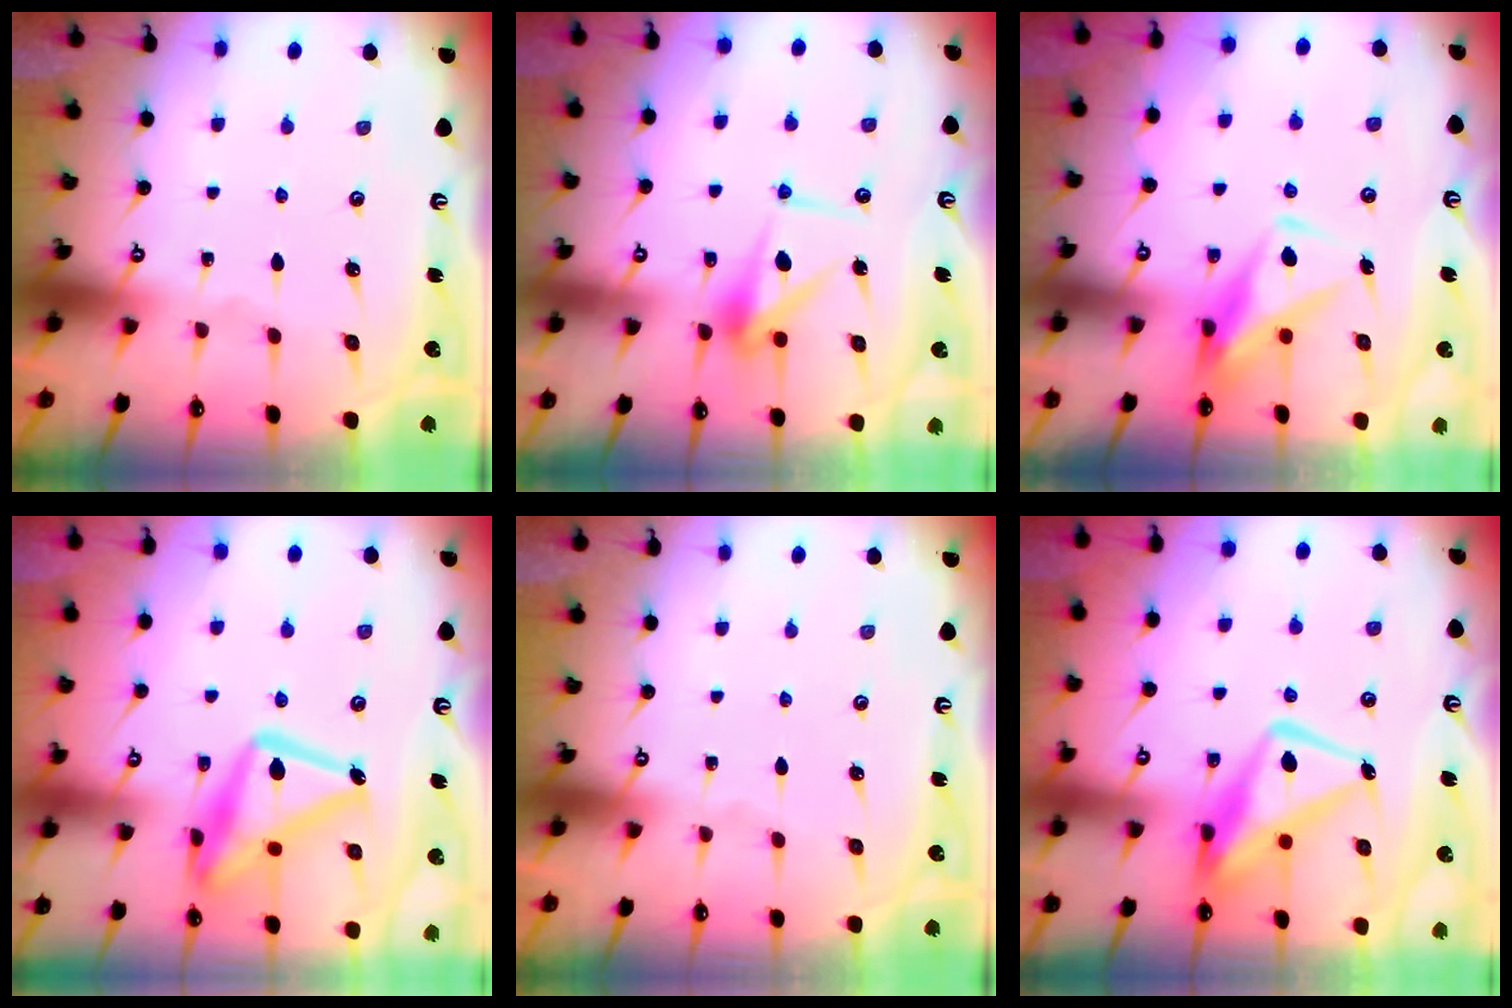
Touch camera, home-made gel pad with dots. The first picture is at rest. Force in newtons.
{"total": 9.9, "press": 9.9, "slide": 0.2}
{"total": 8.8, "press": 8.7, "slide": 0.9}
{"total": 19.4, "press": 19.4, "slide": 1.4}
{"total": 0.0}
{"total": 11.9, "press": 11.8, "slide": 1.3}